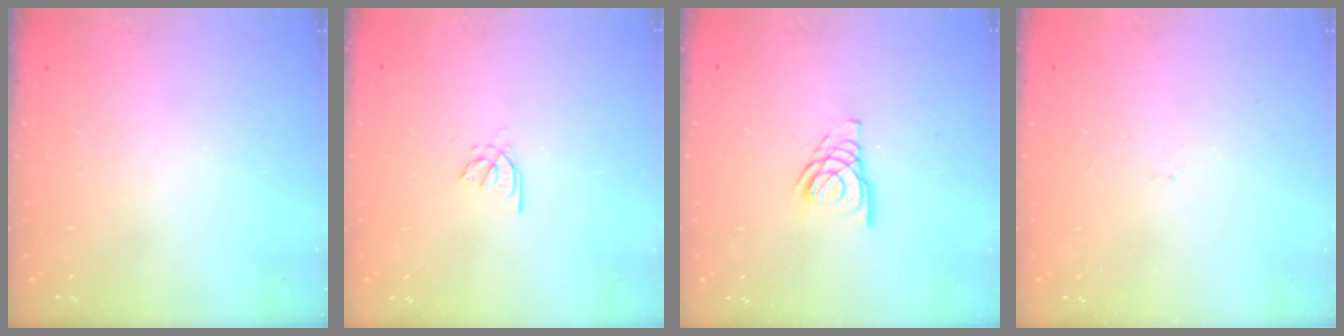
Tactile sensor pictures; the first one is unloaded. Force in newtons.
{"total": 2.0, "press": 2.0, "slide": 0.6}
{"total": 6.9, "press": 6.8, "slide": 0.9}
{"total": 0.0}